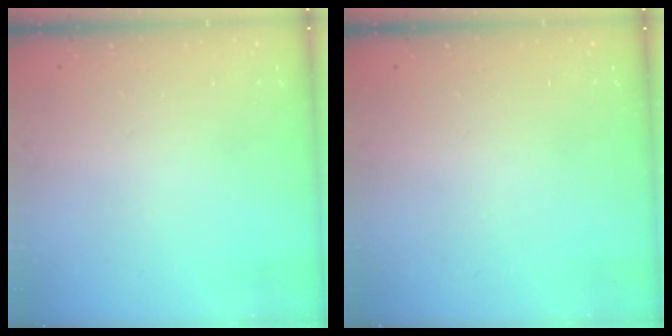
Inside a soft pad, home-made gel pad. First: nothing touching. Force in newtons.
{"total": 0.0}